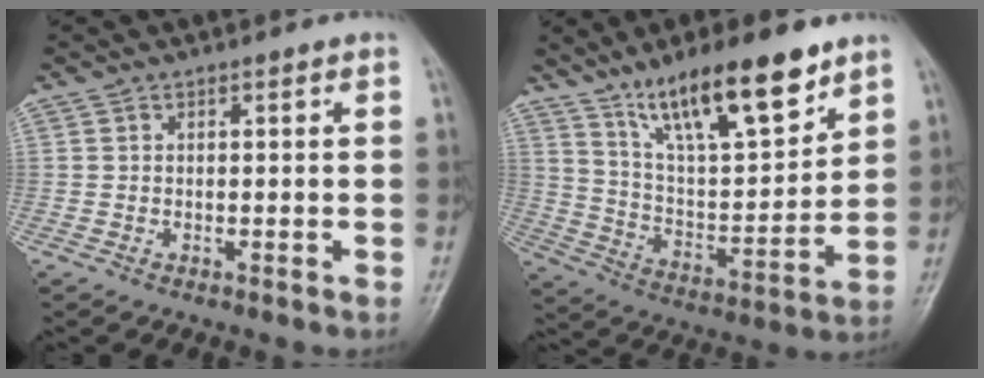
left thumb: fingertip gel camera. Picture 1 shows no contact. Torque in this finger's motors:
{"motor_torque": [1.75, 1.77, 1.46, -1.31, 0.38]}